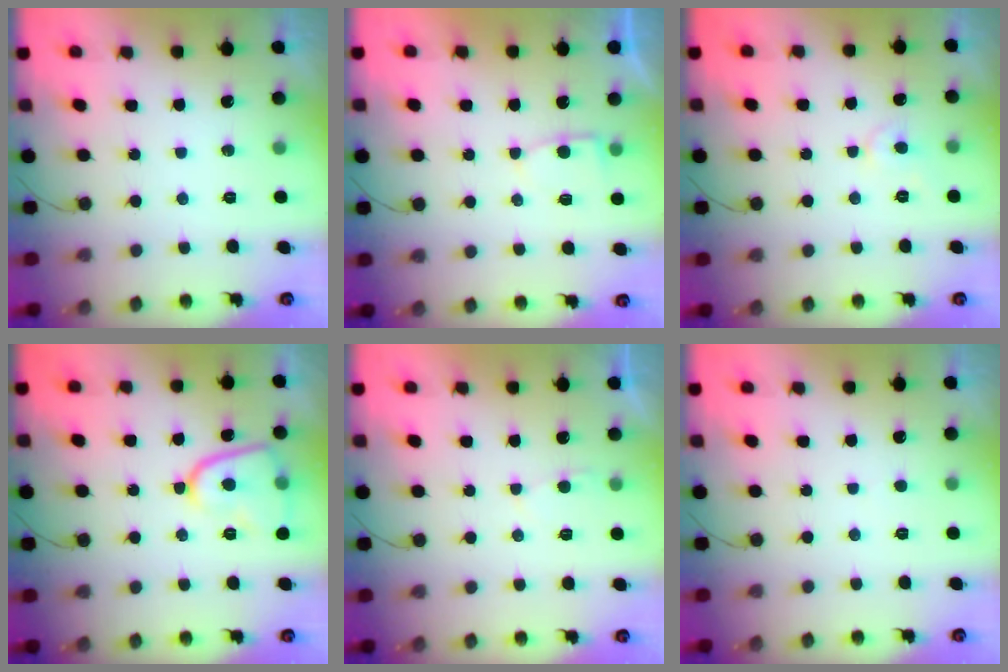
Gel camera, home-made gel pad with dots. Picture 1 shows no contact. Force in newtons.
{"total": 3.3, "press": 3.3, "slide": 0.4}
{"total": 3.8, "press": 3.7, "slide": 0.3}
{"total": 11.7, "press": 11.6, "slide": 1.4}
{"total": 1.8, "press": 1.8, "slide": 0.3}
{"total": 2.7, "press": 2.7, "slide": 0.3}